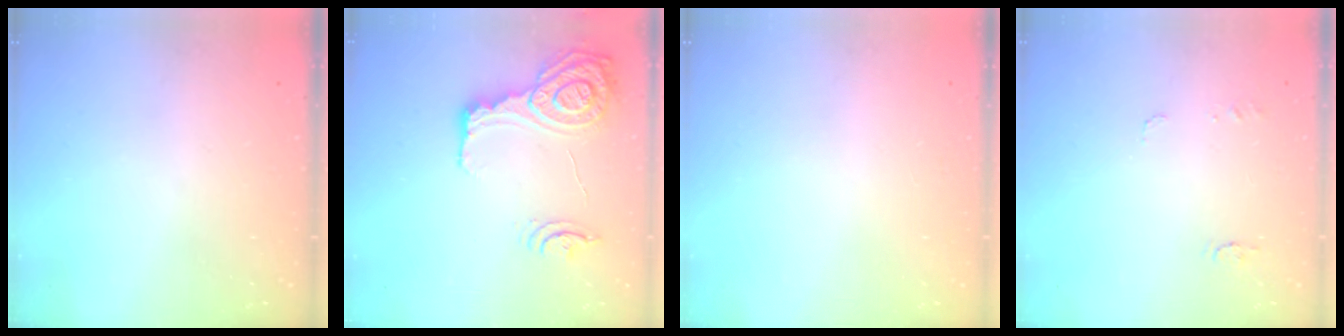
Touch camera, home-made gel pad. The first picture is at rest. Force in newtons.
{"total": 16.0, "press": 15.9, "slide": 1.2}
{"total": 0.0}
{"total": 5.2, "press": 5.1, "slide": 0.5}